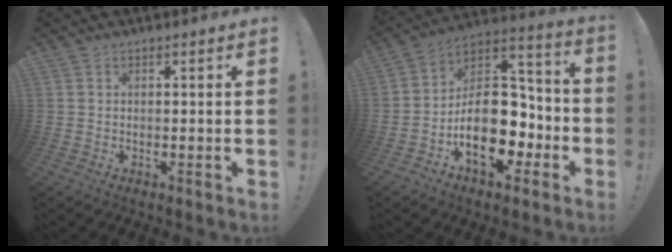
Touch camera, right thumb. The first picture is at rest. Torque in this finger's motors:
{"motor_torque": [2.49, 2.50, 1.47, -1.30, 0.35]}